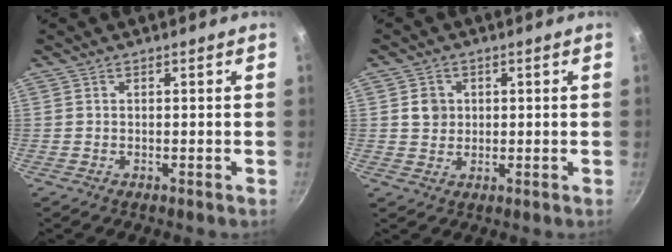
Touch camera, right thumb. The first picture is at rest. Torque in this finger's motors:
{"motor_torque": [0.01, 1.35, 0.60, -0.42, -0.01]}